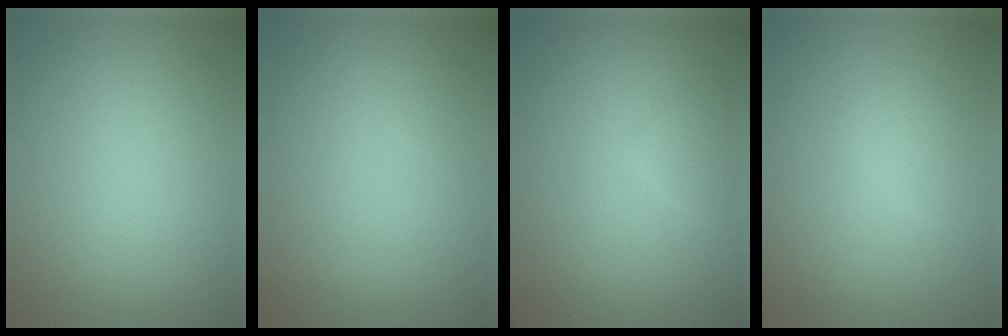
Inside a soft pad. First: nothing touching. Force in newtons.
{"total": 0.0}
{"total": 1.1, "press": 1.1, "slide": 0.0}
{"total": 1.1, "press": 1.1, "slide": 0.1}